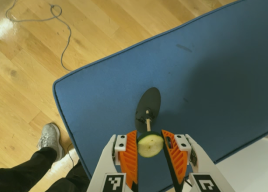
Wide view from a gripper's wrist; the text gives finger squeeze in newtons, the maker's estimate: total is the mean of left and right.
{"total": 9.6, "left": 9.9, "right": 9.3}